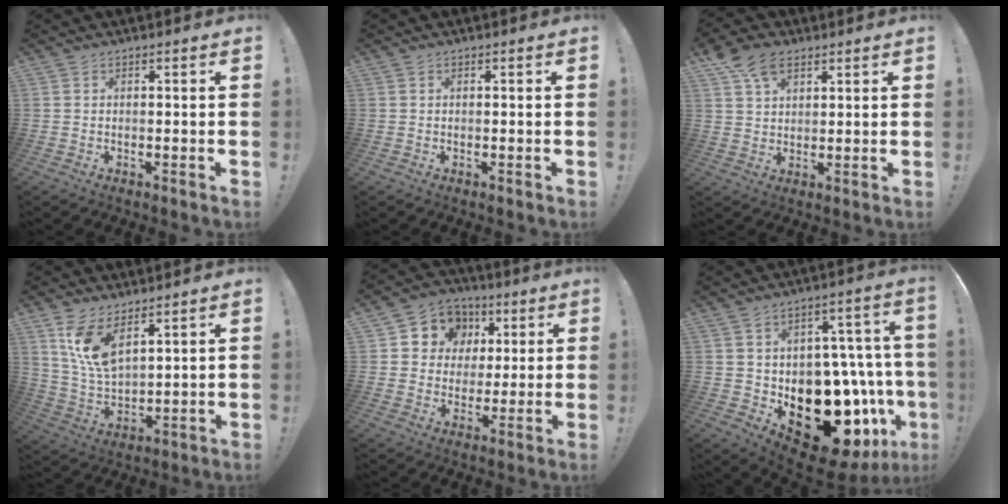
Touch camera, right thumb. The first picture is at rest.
{"total": 0.0}
{"total": 8.1, "force": [4.7, 4.9, 4.3], "torque": [-0.070, -0.014, 0.092]}
{"total": 11.0, "force": [7.0, 4.6, 7.2], "torque": [-0.142, -0.039, 0.132]}
{"total": 9.8, "force": [2.3, 9.1, 2.9], "torque": [-0.033, -0.013, 0.048]}
{"total": 23.8, "force": [-7.5, 15.3, 16.5], "torque": [-0.223, 0.041, -0.084]}